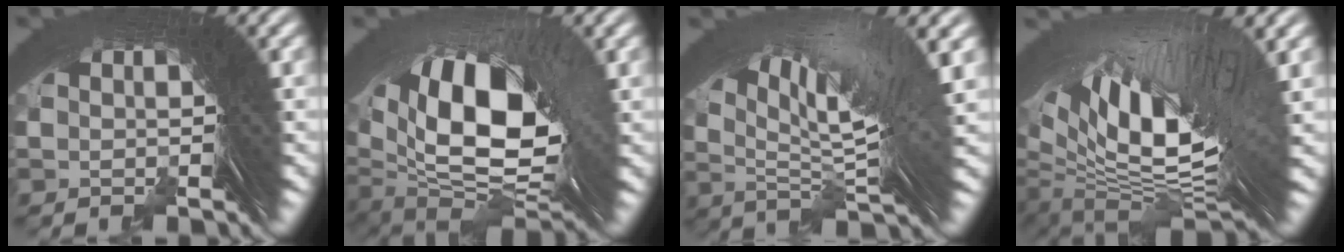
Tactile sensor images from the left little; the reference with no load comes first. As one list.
[{"total": 10.7, "force": [-0.2, 6.3, 8.6], "torque": [-0.166, -0.049, 0.028]}, {"total": 8.4, "force": [3.0, 2.1, 7.5], "torque": [-0.110, 0.014, 0.047]}, {"total": 12.7, "force": [0.7, 5.8, 11.3], "torque": [-0.177, -0.006, 0.026]}]